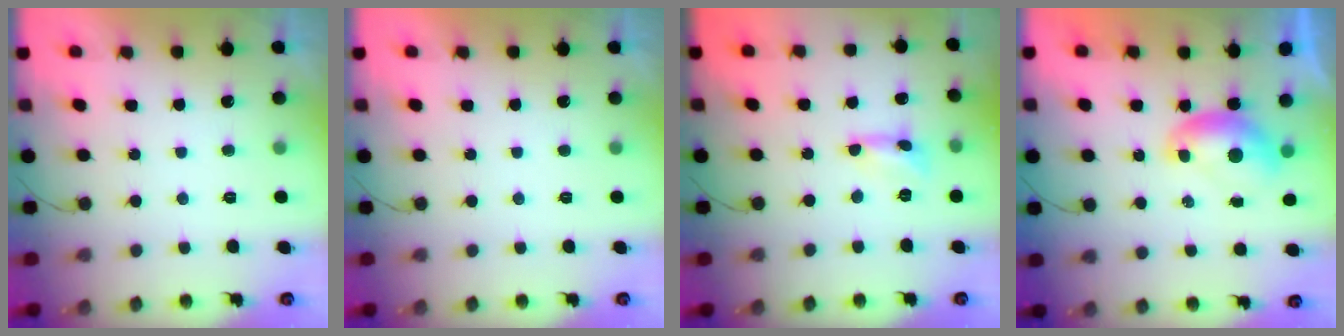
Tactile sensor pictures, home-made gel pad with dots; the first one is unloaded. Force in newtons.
{"total": 0.0}
{"total": 1.7, "press": 1.7, "slide": 0.1}
{"total": 7.0, "press": 7.0, "slide": 0.1}